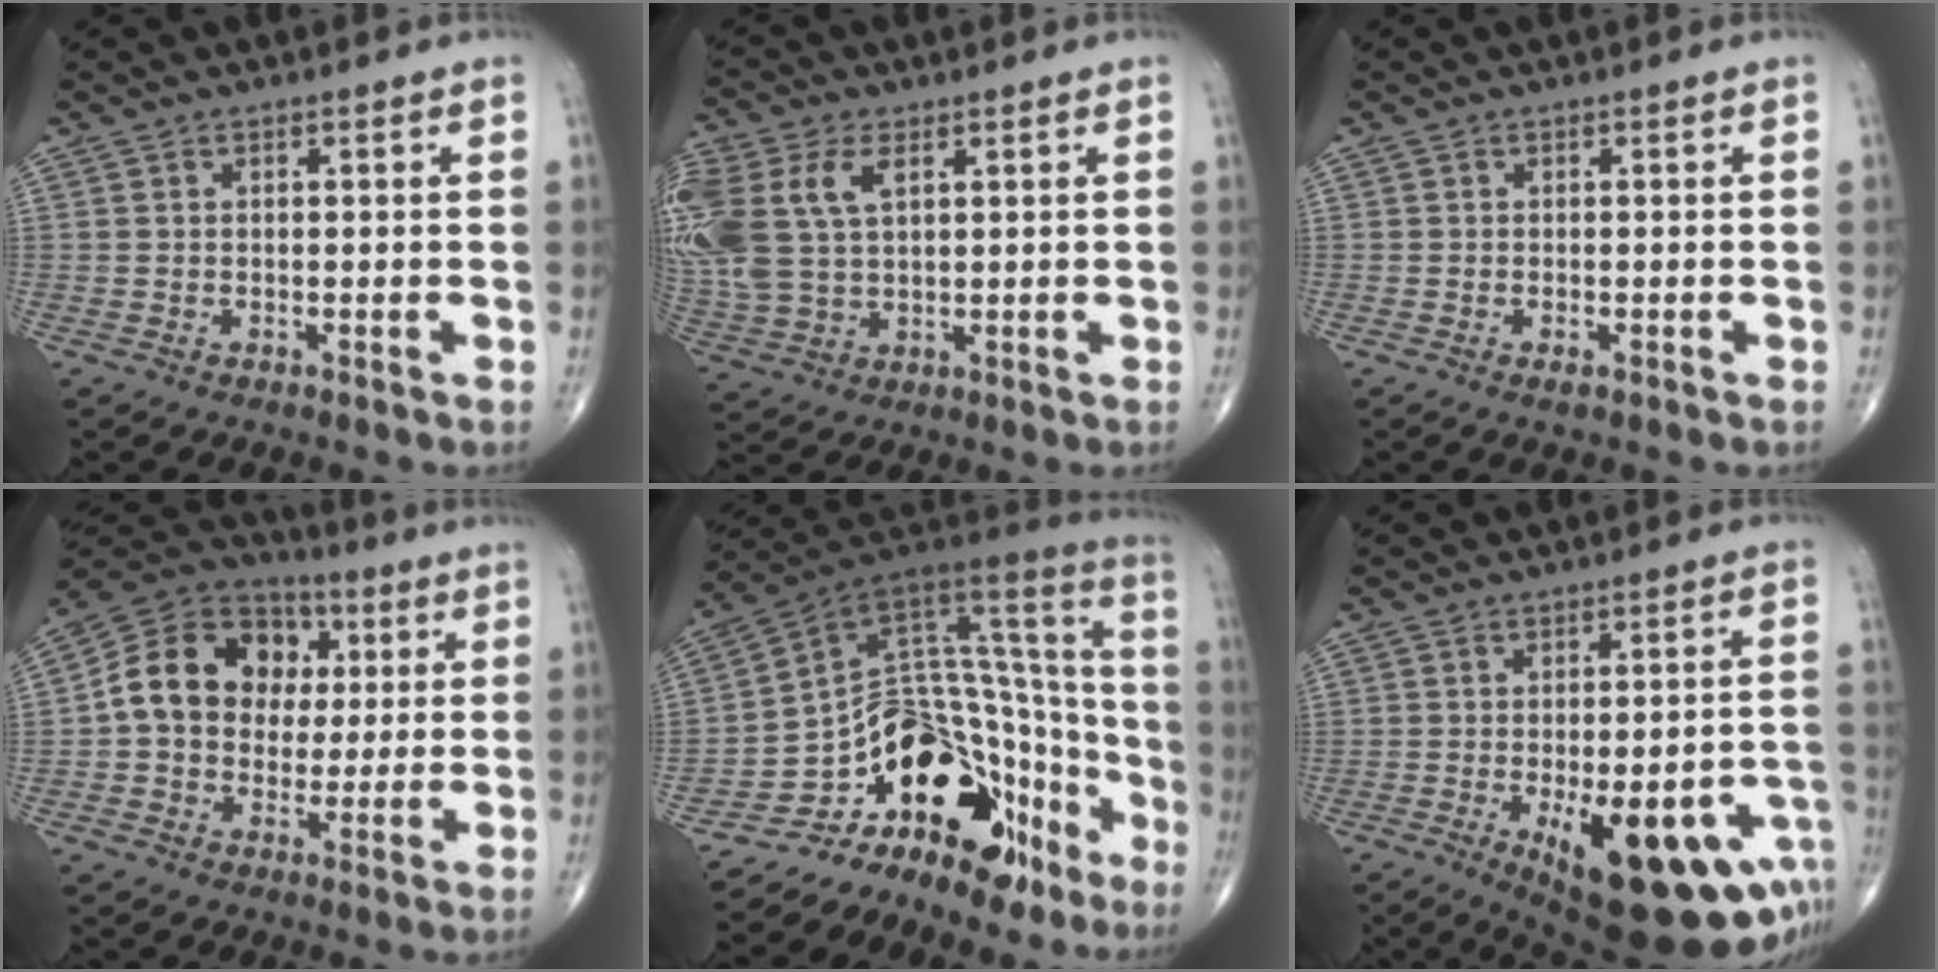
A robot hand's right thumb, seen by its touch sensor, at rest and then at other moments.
{"total": 16.2, "force": [4.6, 10.1, 11.9], "torque": [-0.302, 0.008, 0.093]}
{"total": 1.0, "force": [-0.5, 0.4, 0.8], "torque": [-0.014, -0.002, -0.007]}
{"total": 16.3, "force": [2.0, 13.2, 9.4], "torque": [-0.126, 0.021, 0.026]}
{"total": 22.8, "force": [-14.5, 12.8, 12.1], "torque": [-0.080, 0.164, -0.225]}
{"total": 24.2, "force": [-10.3, 9.9, 19.5], "torque": [-0.179, 0.024, -0.121]}